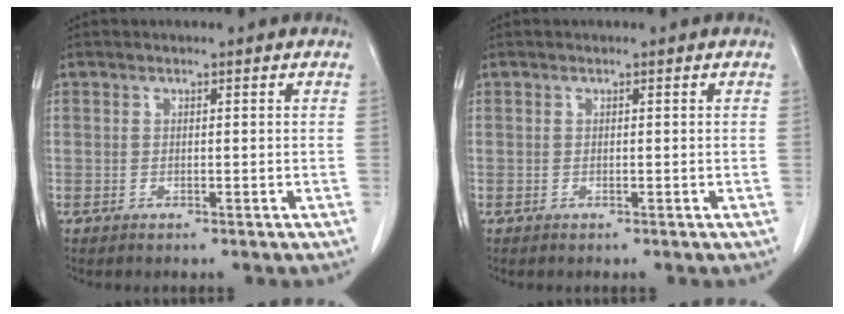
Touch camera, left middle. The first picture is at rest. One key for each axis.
{"total": 0.0}